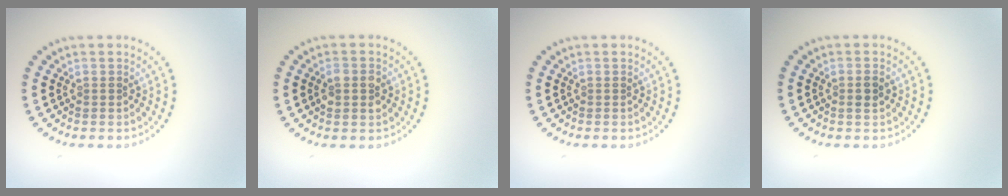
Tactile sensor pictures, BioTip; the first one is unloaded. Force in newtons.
{"total": 2.3, "press": 2.3, "slide": 0.2}
{"total": 0.0}
{"total": 1.1, "press": 1.0, "slide": 0.3}